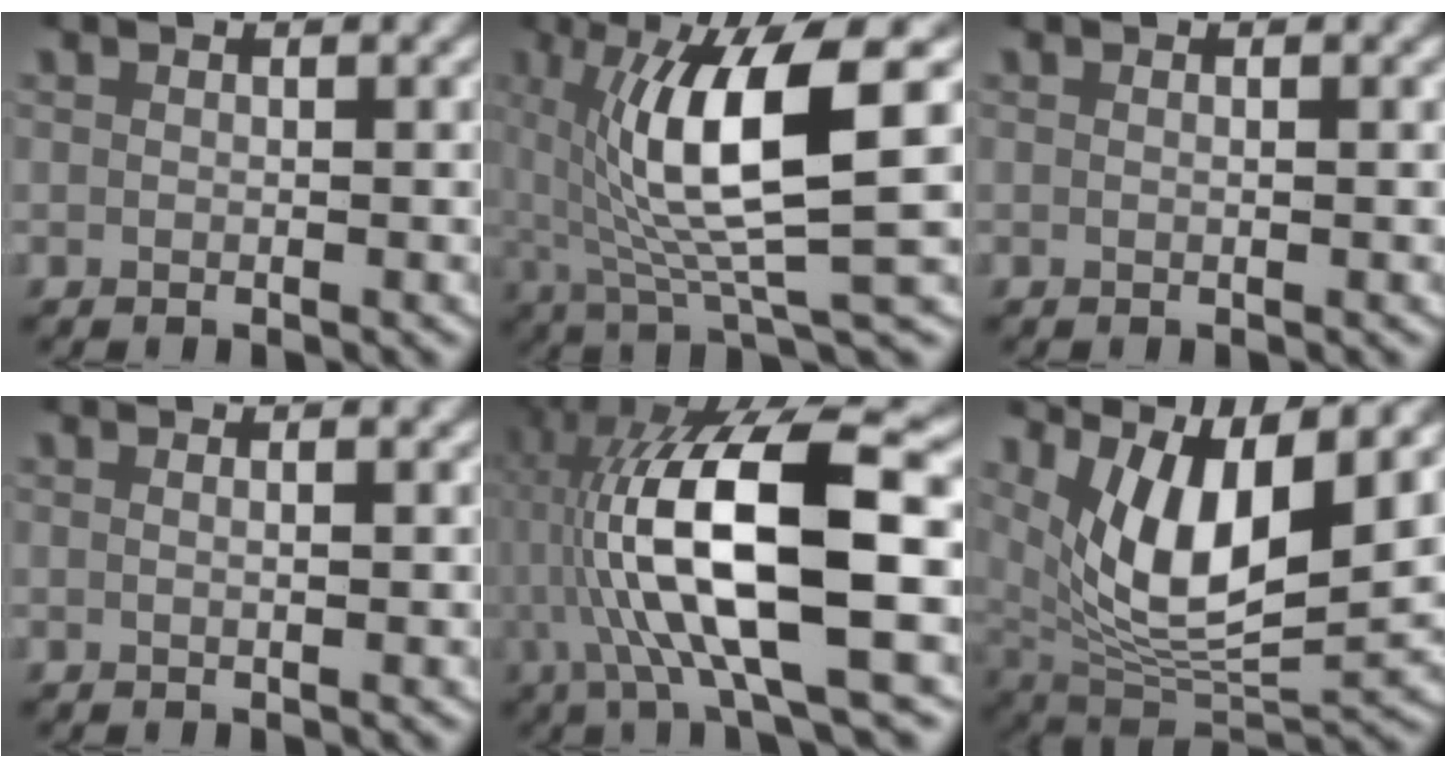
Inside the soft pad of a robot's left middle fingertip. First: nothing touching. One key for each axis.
{"total": 9.3, "fx": 0.8, "fy": 2.3, "fz": 9.0, "tx": -0.155, "ty": 0.007, "tz": 0.012}
{"total": 0.0}
{"total": 0.6, "fx": 0.1, "fy": -0.1, "fz": 0.5, "tx": -0.011, "ty": -0.003, "tz": 0.003}
{"total": 13.6, "fx": 1.1, "fy": 4.7, "fz": 12.7, "tx": -0.231, "ty": 0.008, "tz": 0.018}
{"total": 10.6, "fx": 2.6, "fy": 5.6, "fz": 8.6, "tx": -0.161, "ty": -0.008, "tz": 0.047}